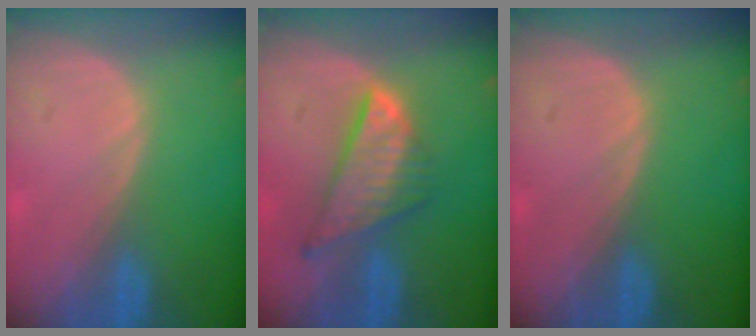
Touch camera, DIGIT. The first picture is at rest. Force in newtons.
{"total": 8.3, "press": 7.1, "slide": 4.2}
{"total": 0.0}